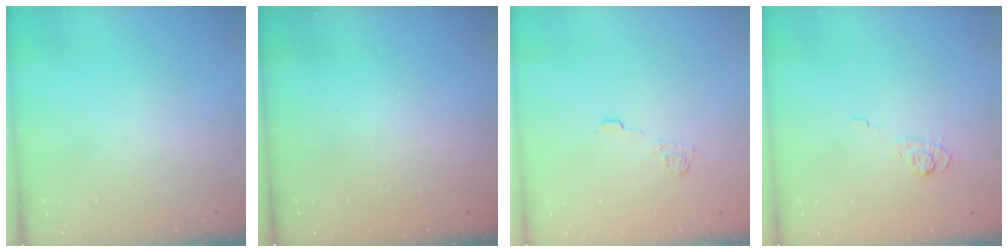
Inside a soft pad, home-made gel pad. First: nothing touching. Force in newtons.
{"total": 2.5, "press": 2.4, "slide": 0.8}
{"total": 4.1, "press": 3.8, "slide": 1.5}
{"total": 3.1, "press": 2.7, "slide": 1.6}